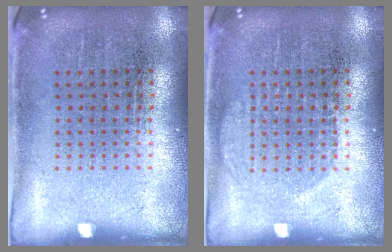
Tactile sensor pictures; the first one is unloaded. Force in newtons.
{"total": 1.6, "press": 1.5, "slide": 0.4}